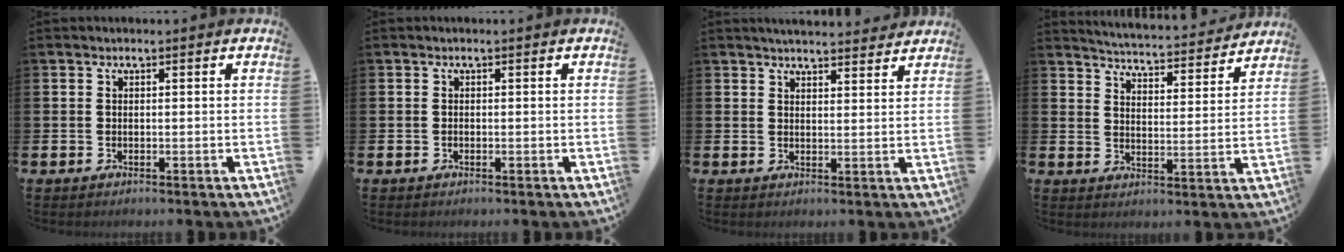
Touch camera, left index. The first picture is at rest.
{"total": 0.0}
{"total": 3.9, "force": [3.9, 0.3, 0.4], "torque": [-0.003, -0.023, 0.069]}
{"total": 4.9, "force": [4.8, 0.1, 0.4], "torque": [-0.022, -0.045, 0.080]}